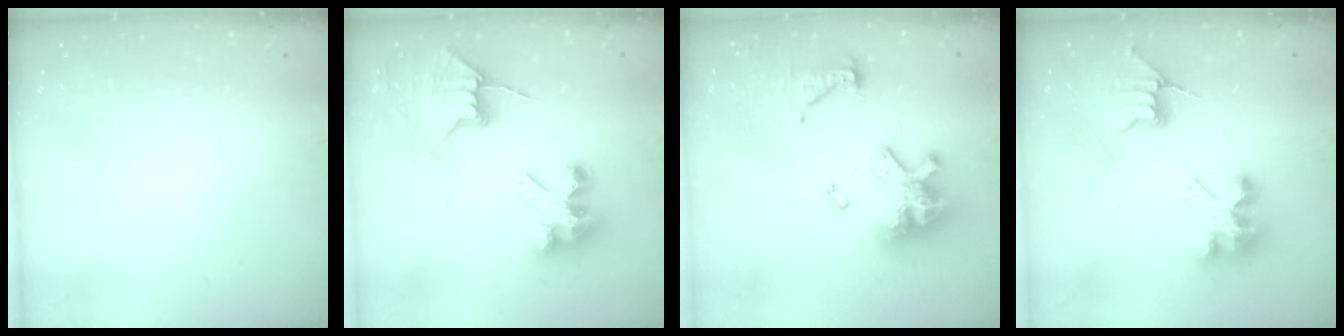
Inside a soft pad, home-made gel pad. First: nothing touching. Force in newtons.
{"total": 7.8, "press": 7.7, "slide": 1.0}
{"total": 18.5, "press": 18.3, "slide": 2.4}
{"total": 8.3, "press": 8.3, "slide": 0.5}